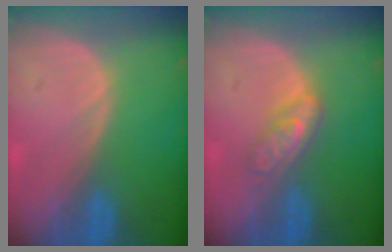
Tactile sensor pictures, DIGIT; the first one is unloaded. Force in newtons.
{"total": 4.6, "press": 4.0, "slide": 2.2}